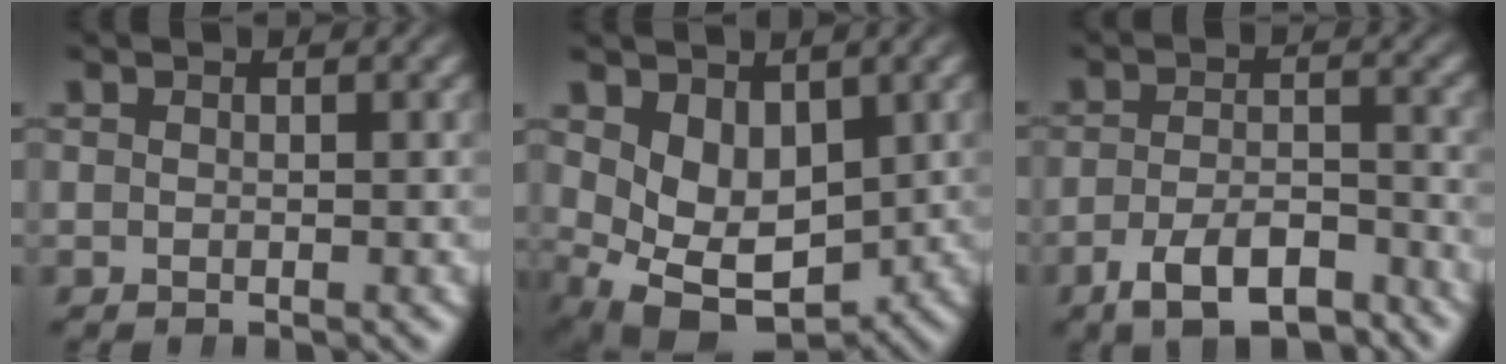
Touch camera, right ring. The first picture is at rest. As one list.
[{"total": 8.5, "force": [-1.2, 6.4, 5.5], "torque": [-0.112, -0.047, -0.002]}, {"total": 5.7, "force": [-4.3, 2.1, 3.2], "torque": [-0.032, -0.015, -0.065]}]